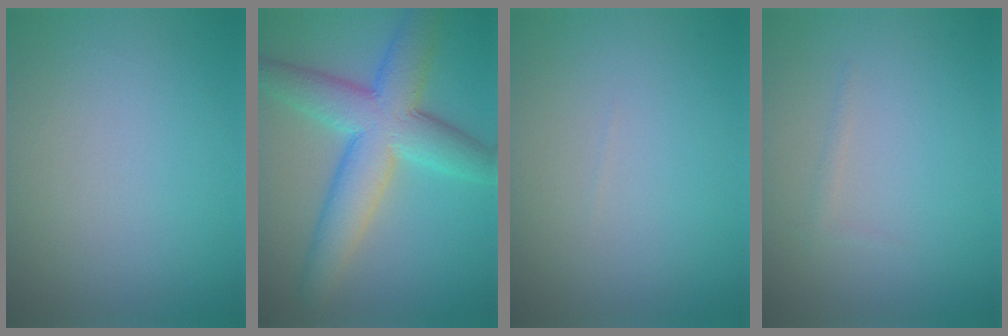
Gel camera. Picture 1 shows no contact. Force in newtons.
{"total": 8.7, "press": 8.7, "slide": 0.3}
{"total": 0.0}
{"total": 0.6, "press": 0.6, "slide": 0.1}